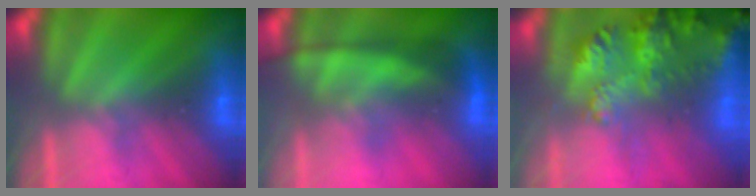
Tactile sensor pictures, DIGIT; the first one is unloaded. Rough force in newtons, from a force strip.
{"total": 2.9}
{"total": 6.5}